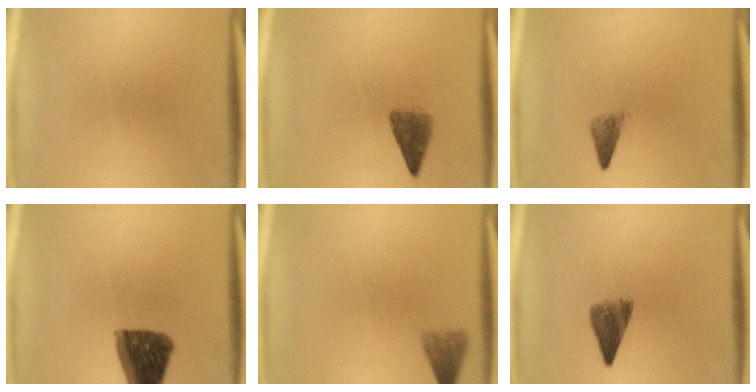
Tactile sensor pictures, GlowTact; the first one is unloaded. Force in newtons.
{"total": 2.7}
{"total": 2.1}
{"total": 12.9}
{"total": 2.9}
{"total": 4.7}